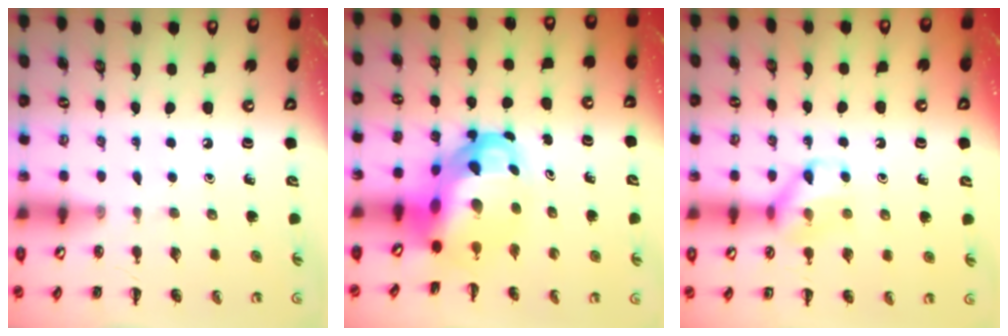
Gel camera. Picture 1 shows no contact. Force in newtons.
{"total": 7.4, "press": 7.1, "slide": 2.0}
{"total": 10.3, "press": 10.3, "slide": 1.0}